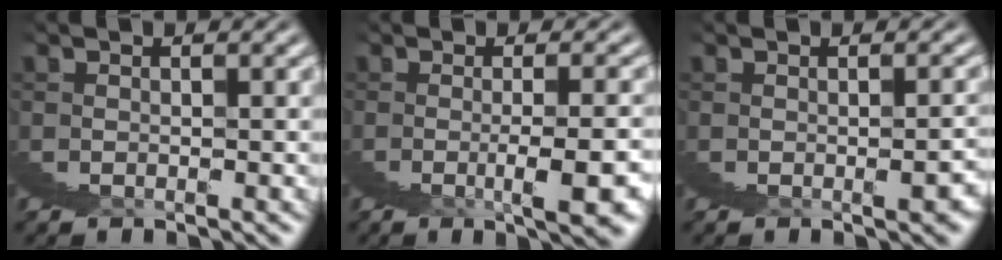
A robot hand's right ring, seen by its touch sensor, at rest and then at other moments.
{"total": 3.6, "force": [-0.3, -2.1, 2.8], "torque": [-0.026, 0.019, -0.005]}
{"total": 1.3, "force": [-0.3, -0.2, 1.2], "torque": [-0.015, 0.006, -0.001]}